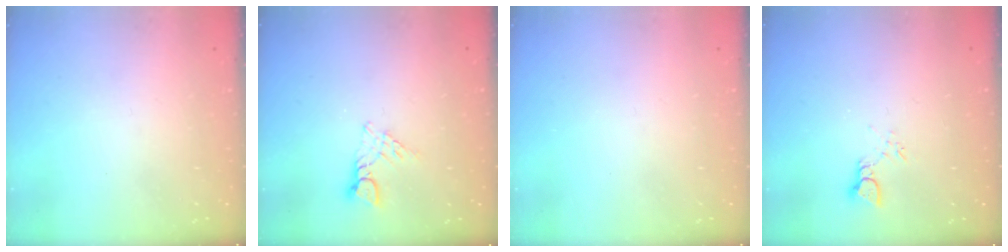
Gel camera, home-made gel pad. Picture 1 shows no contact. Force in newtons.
{"total": 3.8, "press": 3.7, "slide": 0.4}
{"total": 0.0}
{"total": 2.2, "press": 2.2, "slide": 0.1}